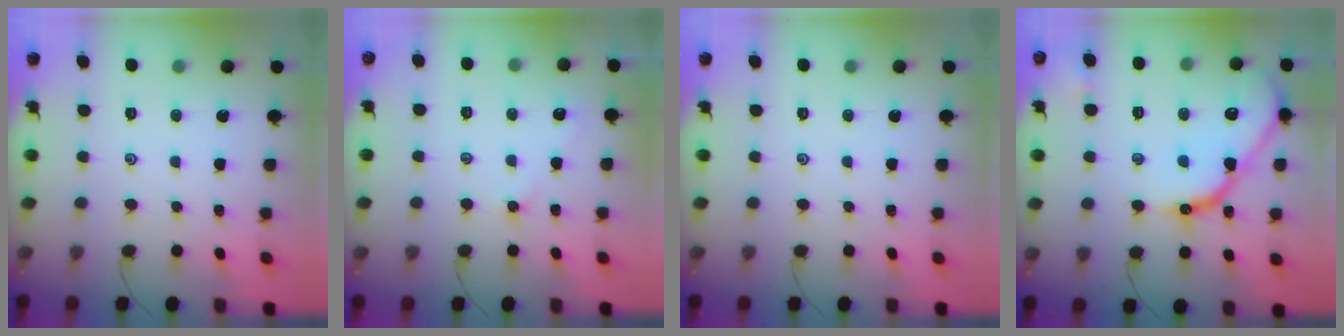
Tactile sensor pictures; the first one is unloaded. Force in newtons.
{"total": 2.3, "press": 2.3, "slide": 0.5}
{"total": 0.0}
{"total": 15.1, "press": 15.0, "slide": 1.5}